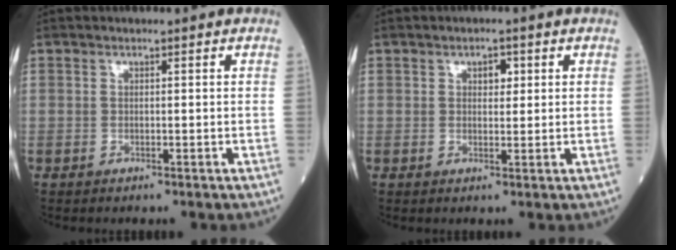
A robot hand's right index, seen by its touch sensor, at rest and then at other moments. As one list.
[{"total": 2.1, "force": [0.8, 1.2, 1.5], "torque": [-0.019, 0.003, 0.012]}]